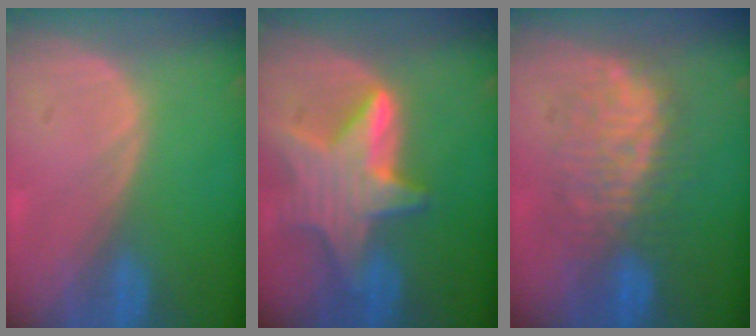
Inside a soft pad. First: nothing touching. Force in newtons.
{"total": 9.3, "press": 9.3, "slide": 0.8}
{"total": 8.1, "press": 8.1, "slide": 0.2}